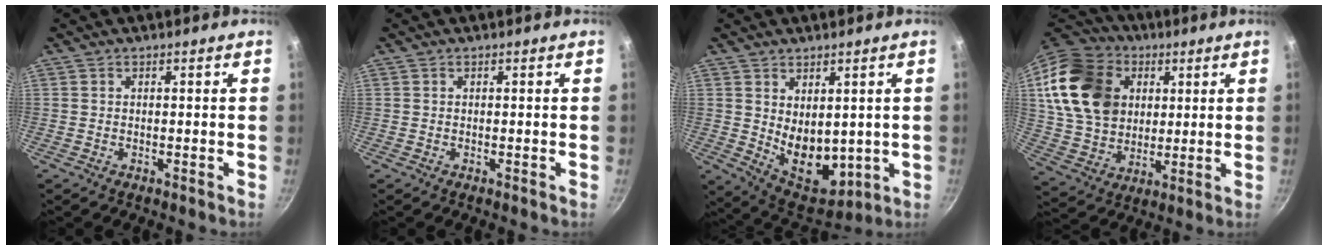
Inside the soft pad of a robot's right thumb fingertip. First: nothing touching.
{"total": 0.0}
{"total": 10.3, "force": [2.1, 6.6, 7.7], "torque": [-0.085, -0.041, 0.058]}
{"total": 21.6, "force": [6.1, 16.9, 12.1], "torque": [-0.202, -0.001, 0.120]}